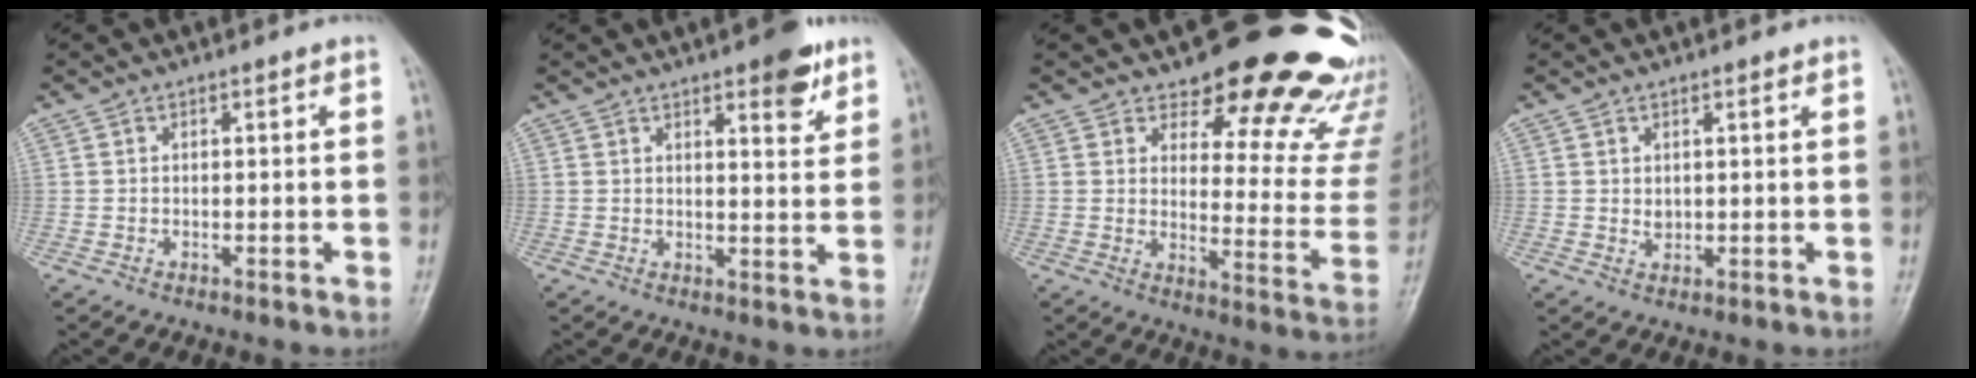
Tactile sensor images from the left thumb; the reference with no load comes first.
{"total": 6.7, "force": [4.1, 2.2, 4.8], "torque": [-0.049, -0.021, 0.050]}
{"total": 22.3, "force": [19.9, 7.0, 7.3], "torque": [-0.035, -0.170, 0.233]}
{"total": 1.7, "force": [0.7, 1.2, 1.0], "torque": [-0.011, -0.007, 0.015]}